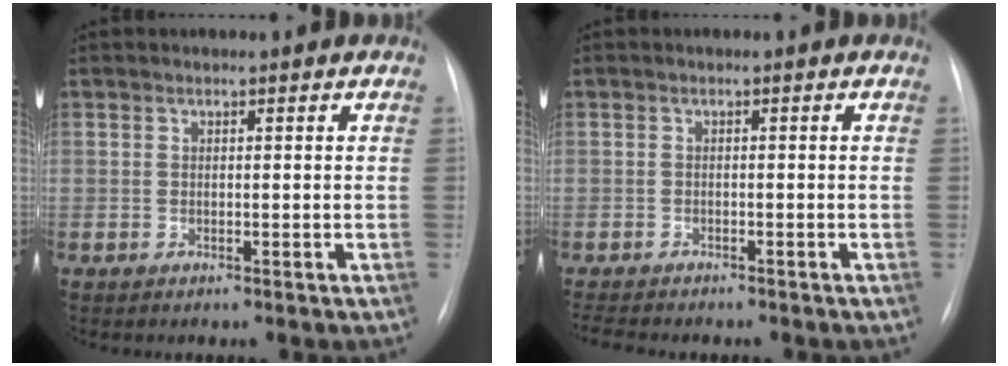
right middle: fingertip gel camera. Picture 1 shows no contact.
{"total": 5.6, "force": [-4.8, 1.5, 2.3], "torque": [-0.038, -0.007, -0.067]}